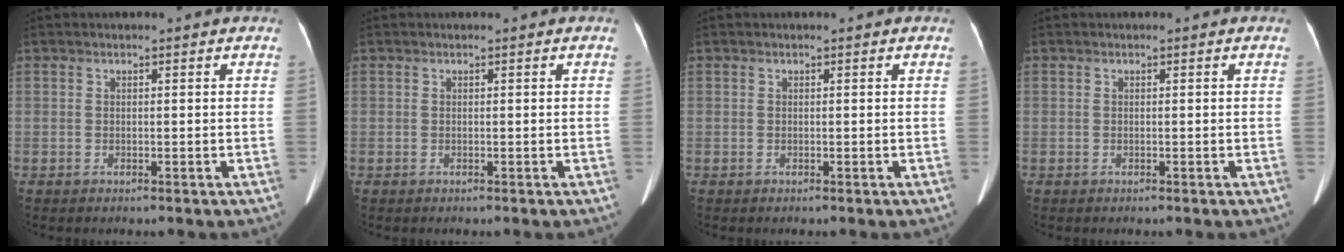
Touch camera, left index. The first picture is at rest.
{"total": 0.0}
{"total": 0.0}
{"total": 0.0}